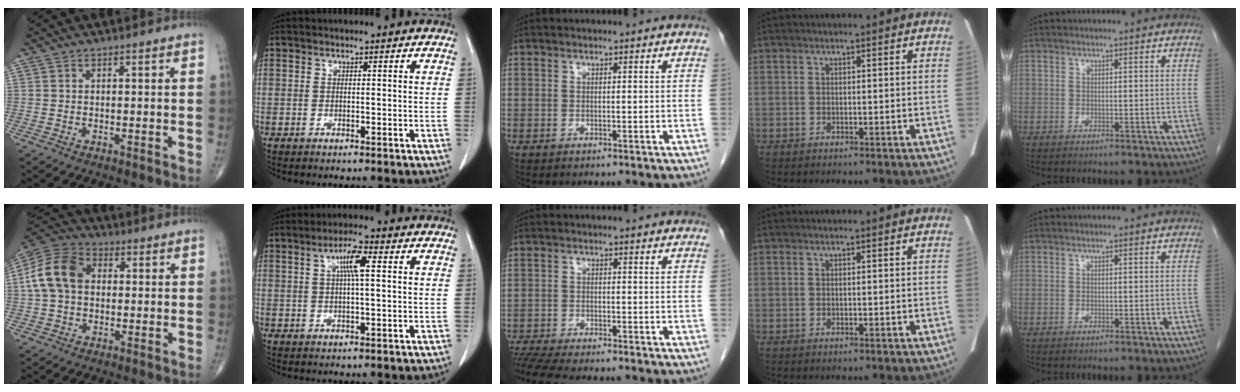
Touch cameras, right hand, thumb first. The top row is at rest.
{"thumb": {"total": 11.6, "force": [1.1, 8.4, 7.9], "torque": [-0.153, 0.030, 0.010]}, "index": {"total": 4.6, "force": [1.3, 0.5, 4.4], "torque": [-0.082, 0.006, 0.022]}, "middle": {"total": 10.6, "force": [-9.4, 1.1, 4.7], "torque": [-0.070, -0.011, -0.144]}}